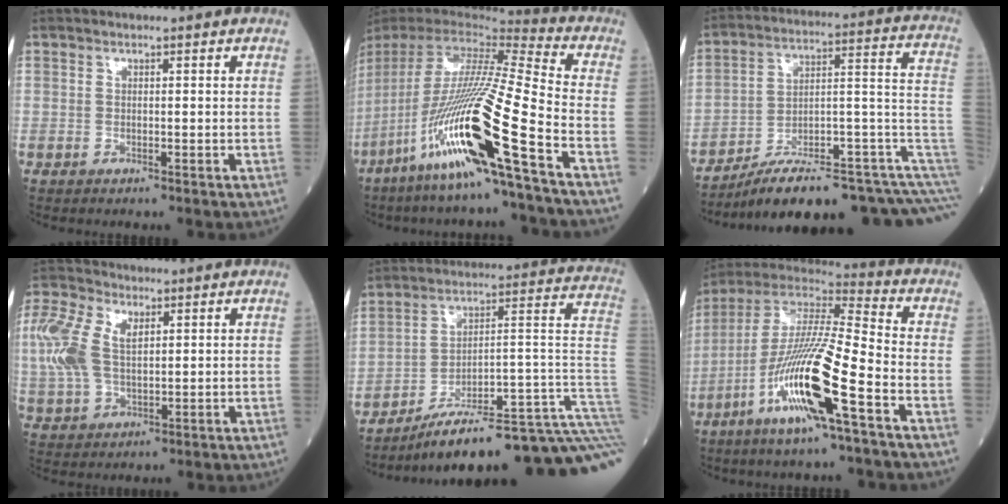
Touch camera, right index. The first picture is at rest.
{"total": 23.4, "force": [-10.9, -0.5, 20.7], "torque": [-0.426, -0.055, -0.216]}
{"total": 22.0, "force": [-15.8, 3.3, 15.0], "torque": [-0.130, 0.060, -0.230]}
{"total": 13.6, "force": [3.4, 7.8, 10.6], "torque": [-0.277, 0.017, 0.070]}
{"total": 27.6, "force": [-19.5, 1.3, 19.4], "torque": [-0.153, 0.015, -0.283]}
{"total": 17.8, "force": [-7.3, 0.8, 16.3], "torque": [-0.340, -0.018, -0.143]}